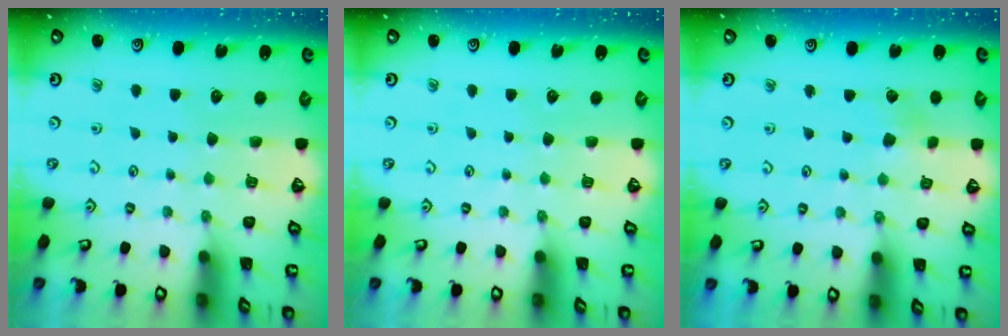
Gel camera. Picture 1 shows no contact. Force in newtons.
{"total": 0.0}
{"total": 2.4, "press": 2.3, "slide": 0.4}